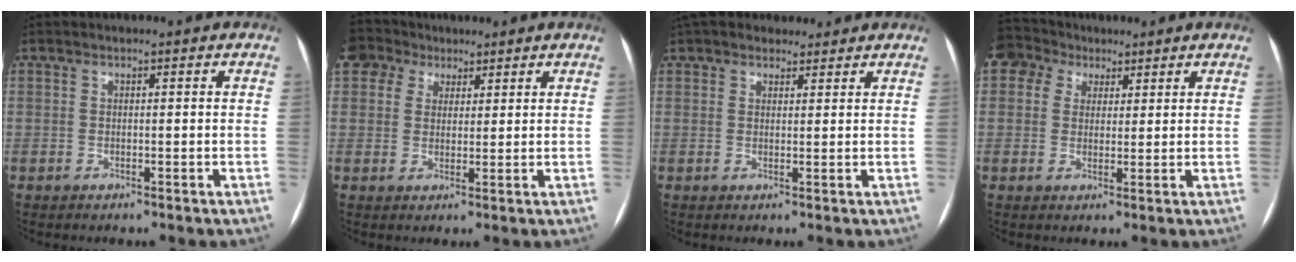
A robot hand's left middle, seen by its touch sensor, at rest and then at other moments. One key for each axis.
{"total": 6.3, "fx": 4.1, "fy": 4.5, "fz": 1.4, "tx": -0.038, "ty": 0.033, "tz": 0.080}
{"total": 6.4, "fx": 5.6, "fy": 2.9, "fz": 1.3, "tx": -0.010, "ty": 0.032, "tz": 0.083}
{"total": 6.4, "fx": 3.6, "fy": 5.0, "fz": 1.8, "tx": -0.044, "ty": 0.038, "tz": 0.069}